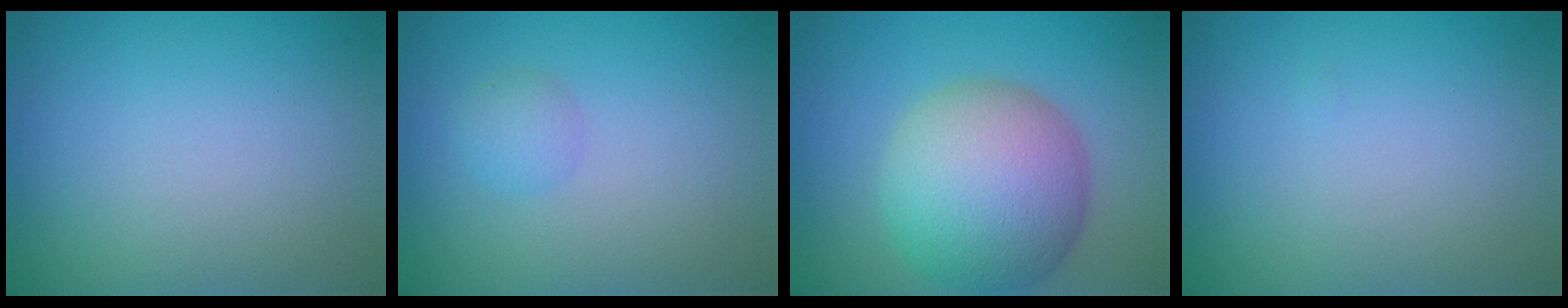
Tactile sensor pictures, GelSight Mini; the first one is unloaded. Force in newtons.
{"total": 1.3, "press": 1.3, "slide": 0.1}
{"total": 9.4, "press": 9.3, "slide": 0.2}
{"total": 0.0}